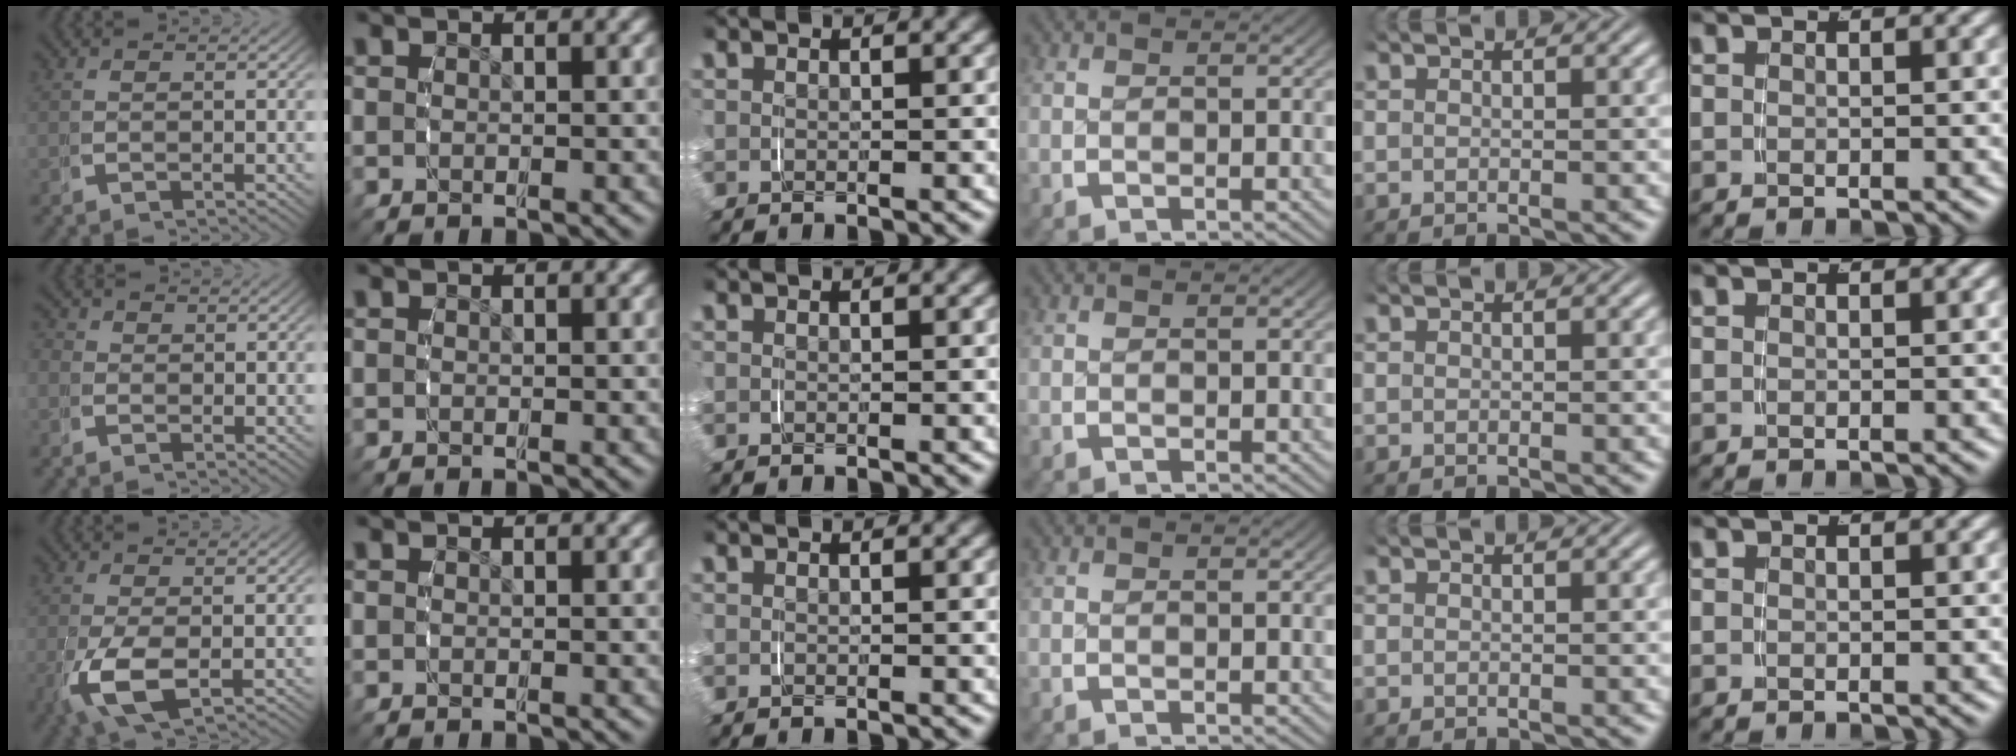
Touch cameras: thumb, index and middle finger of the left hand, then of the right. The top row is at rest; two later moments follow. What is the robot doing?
{"motion": "grasp_and_lifting", "object": "phone"}